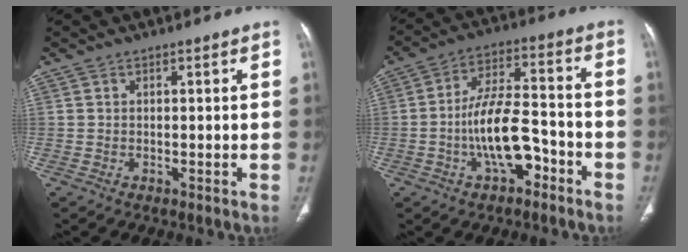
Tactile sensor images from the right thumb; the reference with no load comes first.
{"total": 11.9, "force": [-4.5, 5.6, 9.5], "torque": [-0.164, 0.047, -0.077]}